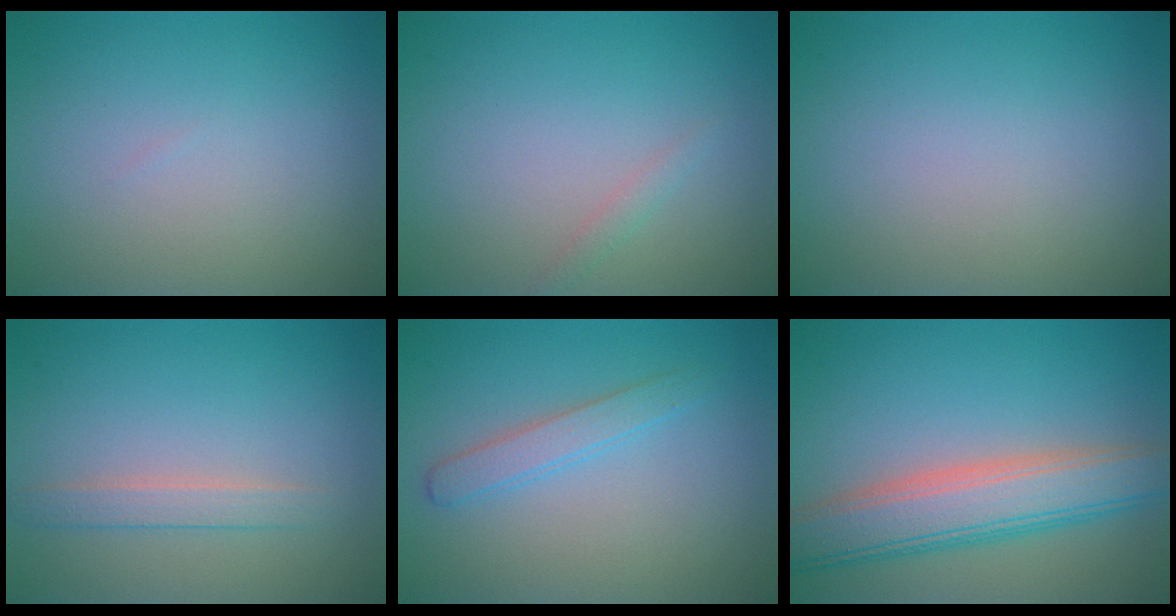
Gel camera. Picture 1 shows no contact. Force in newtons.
{"total": 0.8, "press": 0.8, "slide": 0.0}
{"total": 0.0}
{"total": 1.8, "press": 1.8, "slide": 0.2}
{"total": 1.9, "press": 1.9, "slide": 0.1}
{"total": 6.9, "press": 6.9, "slide": 0.2}